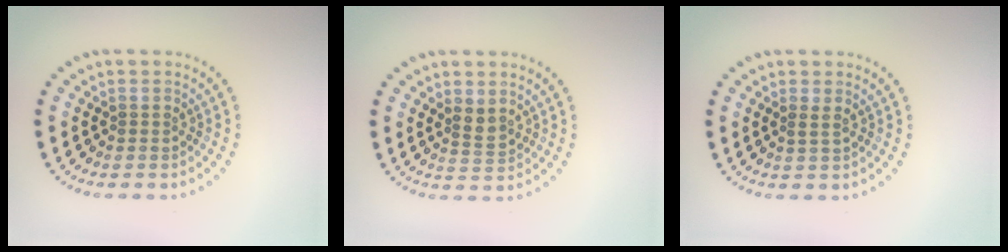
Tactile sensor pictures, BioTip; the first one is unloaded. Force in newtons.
{"total": 1.7, "press": 1.4, "slide": 0.9}
{"total": 0.6, "press": 0.2, "slide": 0.6}